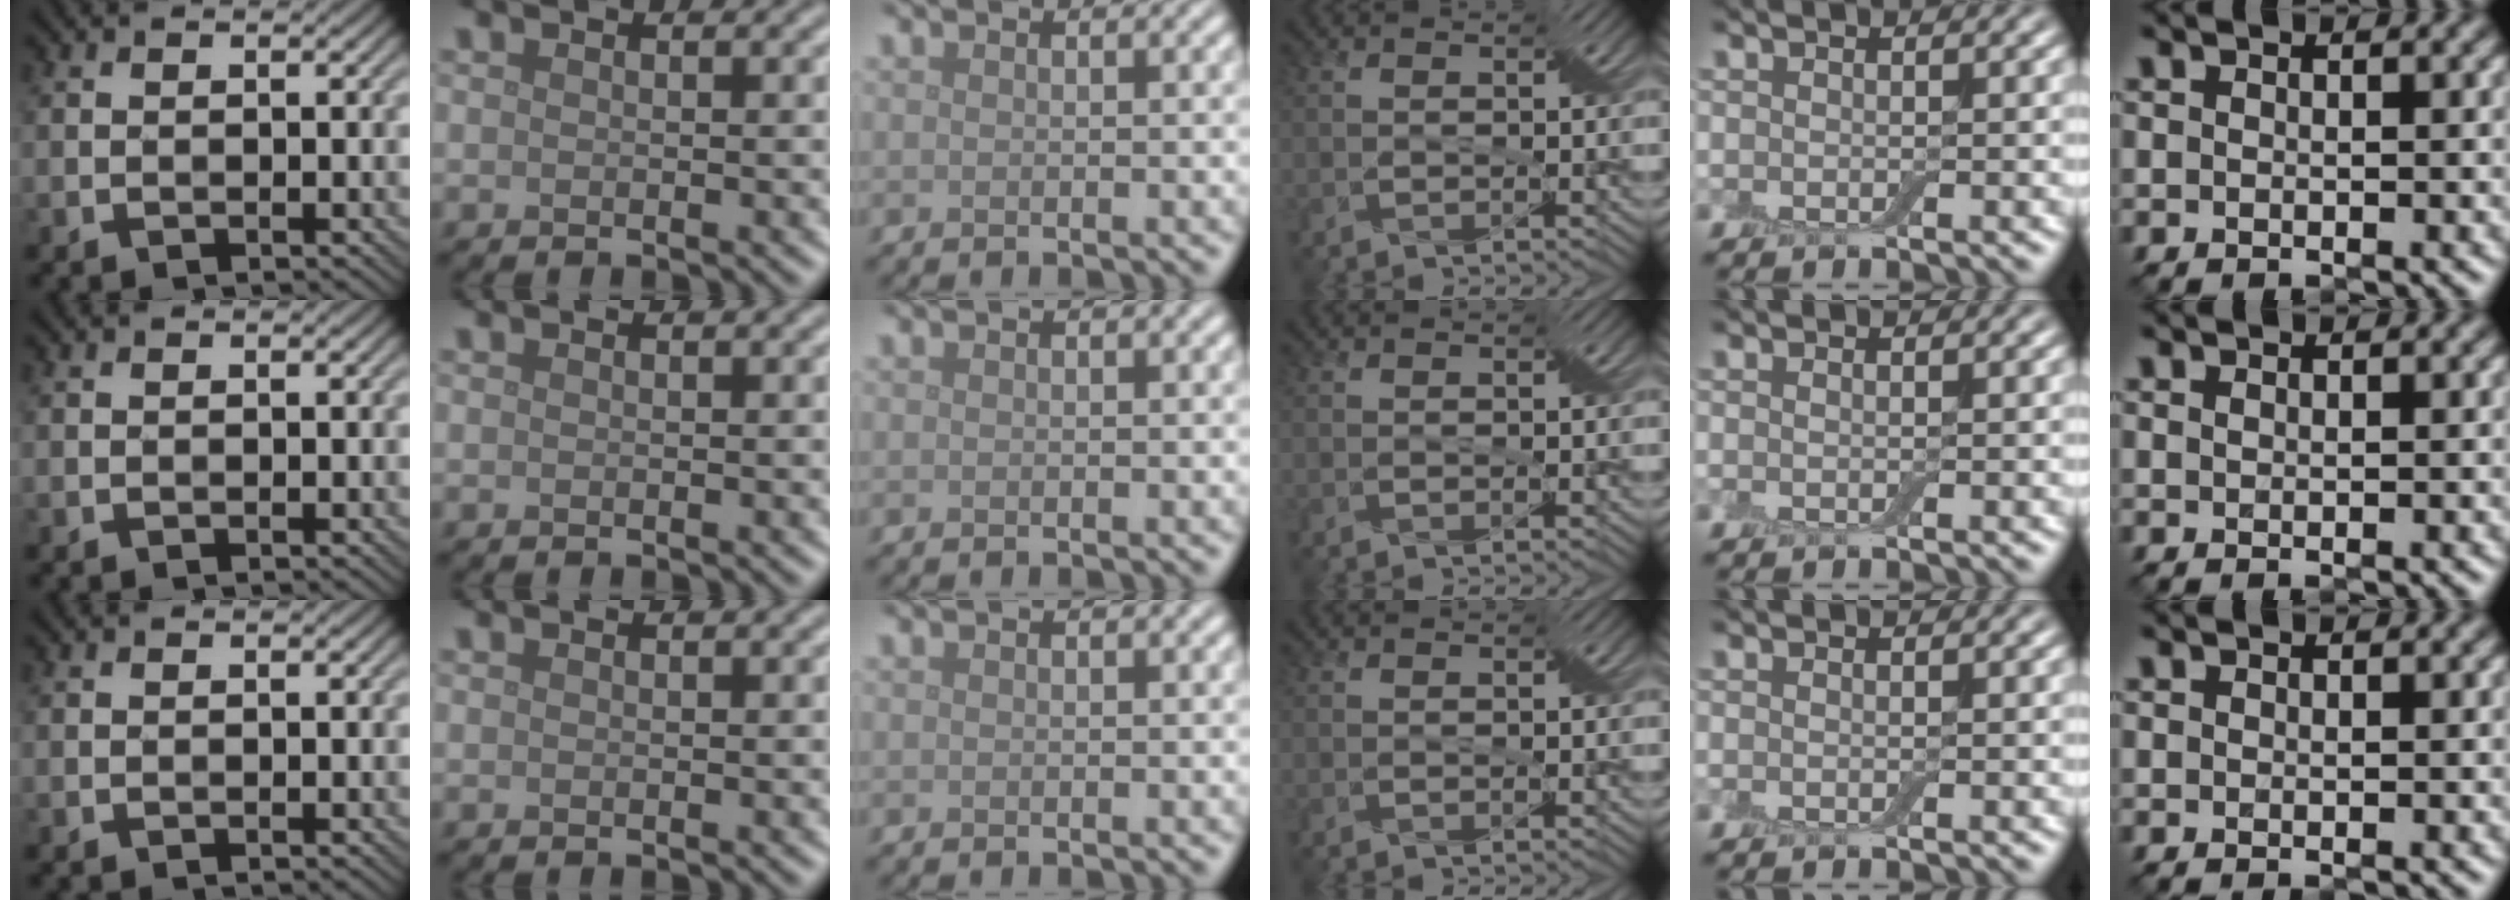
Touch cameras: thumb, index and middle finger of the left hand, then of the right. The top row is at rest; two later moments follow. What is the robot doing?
{"motion": "wipe", "object": "dish"}